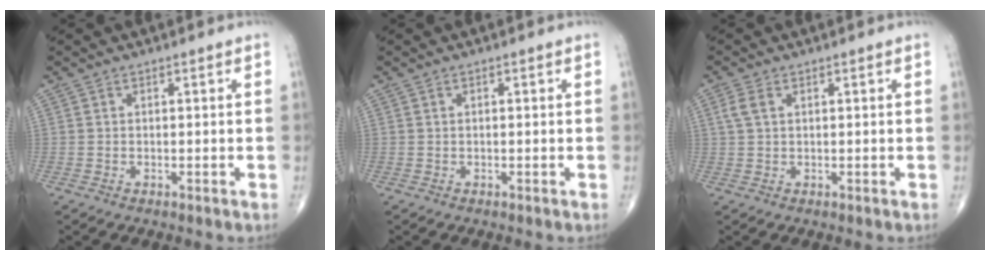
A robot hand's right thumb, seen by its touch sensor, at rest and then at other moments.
{"total": 0.0}
{"total": 2.5, "force": [0.8, 1.5, 1.8], "torque": [-0.048, 0.010, 0.018]}